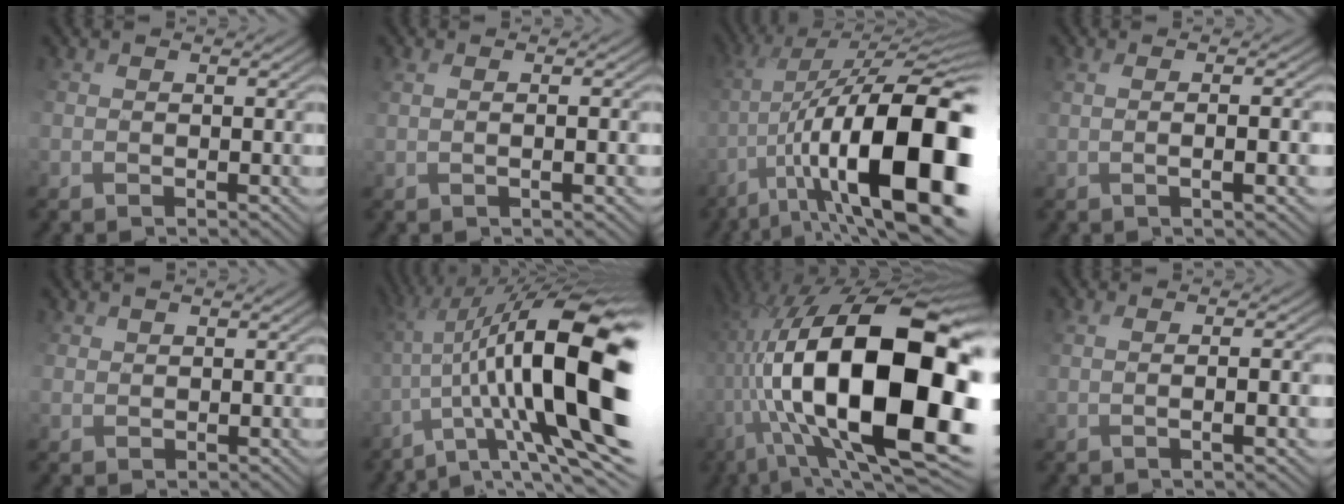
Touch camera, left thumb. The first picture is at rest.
{"total": 2.5, "force": [0.6, 0.7, 2.4], "torque": [-0.032, 0.004, 0.011]}
{"total": 18.9, "force": [-4.7, 7.7, 16.6], "torque": [-0.291, -0.011, -0.068]}
{"total": 3.9, "force": [0.1, 1.0, 3.8], "torque": [-0.053, 0.001, 0.006]}
{"total": 1.1, "force": [0.4, 0.4, -1.0], "torque": [0.009, -0.003, 0.012]}
{"total": 18.7, "force": [-0.3, 6.7, 17.5], "torque": [-0.301, 0.003, 0.009]}
{"total": 22.5, "force": [0.4, 10.6, 19.8], "torque": [-0.368, 0.000, 0.017]}
{"total": 3.5, "force": [0.3, 0.9, 3.4], "torque": [-0.046, 0.002, 0.008]}